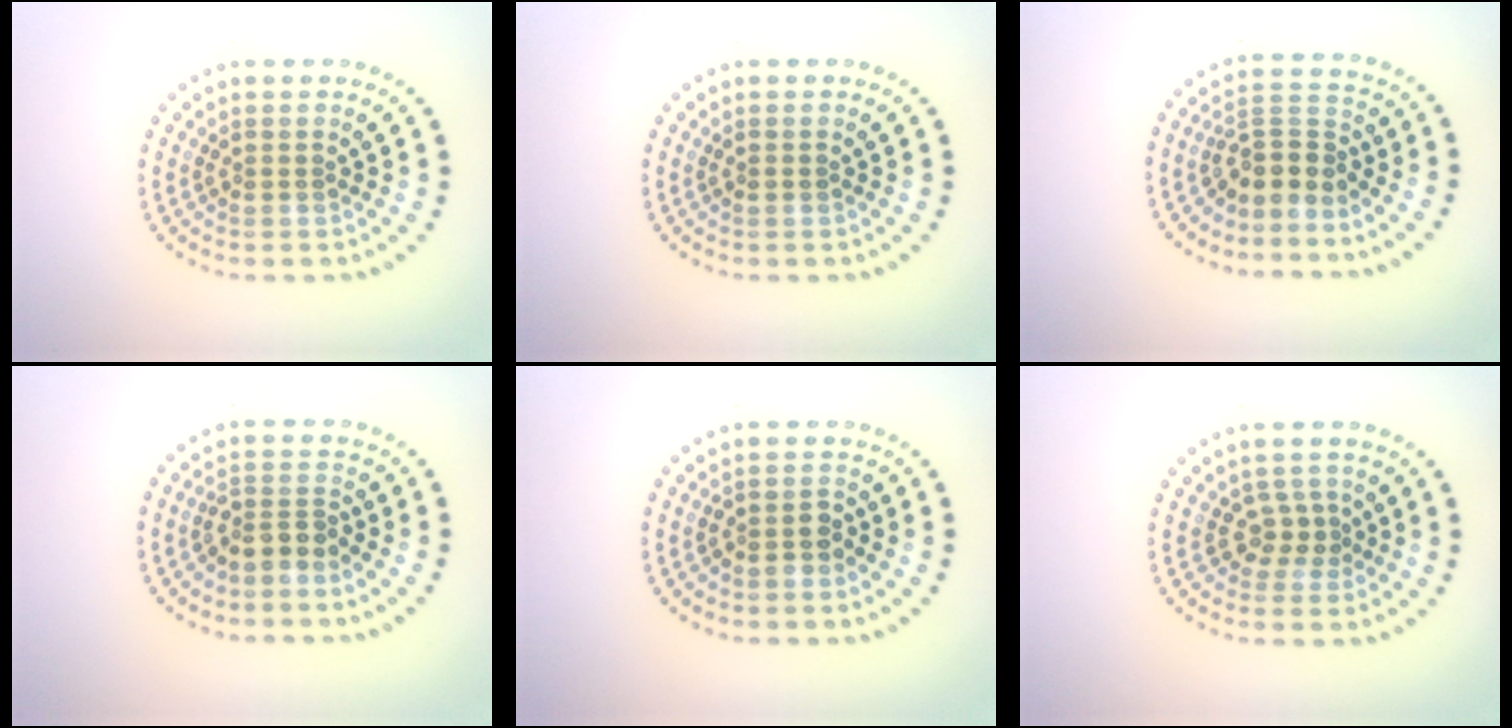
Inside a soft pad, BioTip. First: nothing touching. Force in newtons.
{"total": 0.5, "press": 0.5, "slide": 0.1}
{"total": 3.2, "press": 2.4, "slide": 2.2}
{"total": 2.5, "press": 1.9, "slide": 1.7}
{"total": 1.8, "press": 1.6, "slide": 0.9}
{"total": 1.8, "press": 1.4, "slide": 1.1}